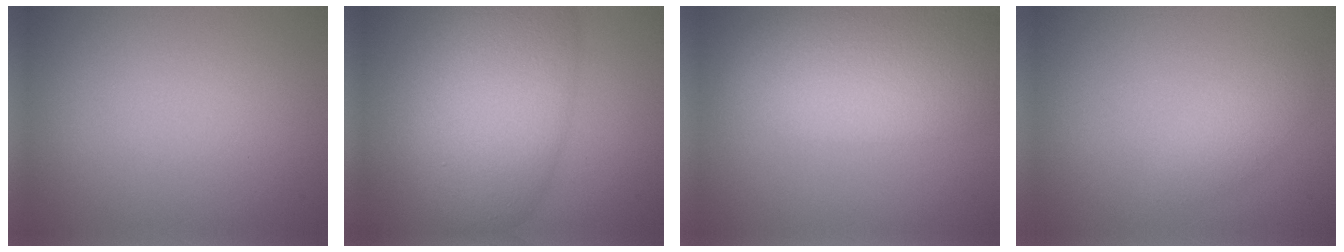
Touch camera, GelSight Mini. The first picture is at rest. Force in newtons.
{"total": 8.9, "press": 8.9, "slide": 0.4}
{"total": 8.2, "press": 8.2, "slide": 0.3}
{"total": 1.6, "press": 1.6, "slide": 0.0}